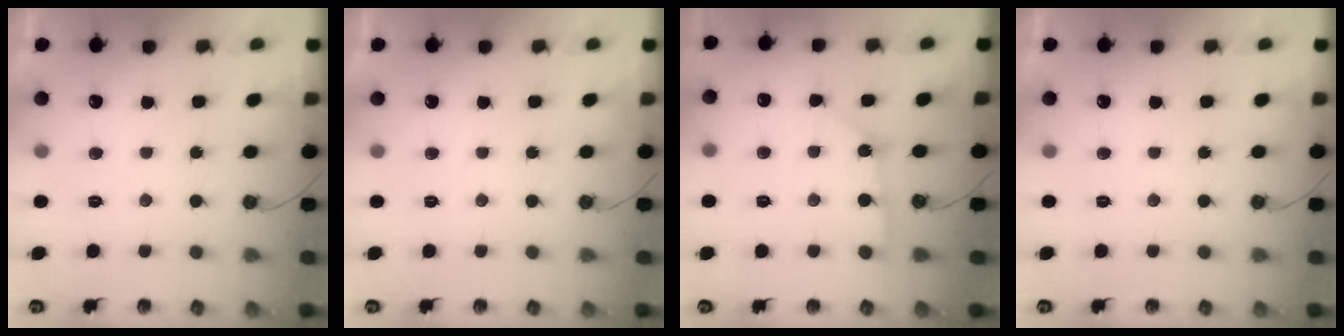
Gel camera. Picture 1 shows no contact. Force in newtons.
{"total": 0.0}
{"total": 2.3, "press": 2.3, "slide": 0.2}
{"total": 0.0}